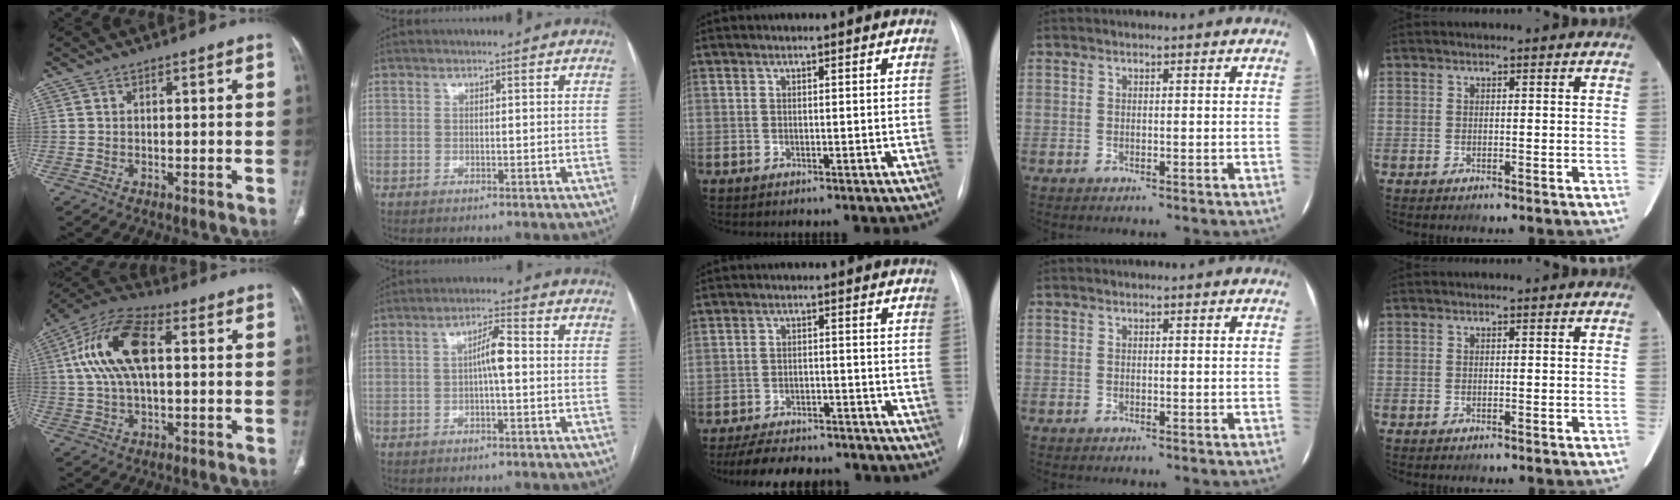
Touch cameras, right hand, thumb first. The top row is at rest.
{"thumb": {"total": 15.3, "force": [2.7, 7.5, 13.0], "torque": [-0.260, 0.029, 0.048]}, "index": {"total": 4.3, "force": [-0.1, 0.6, 4.3], "torque": [-0.075, 0.011, -0.002]}, "middle": {"total": 12.1, "force": [-10.7, 4.0, 4.1], "torque": [-0.070, 0.006, -0.146]}}